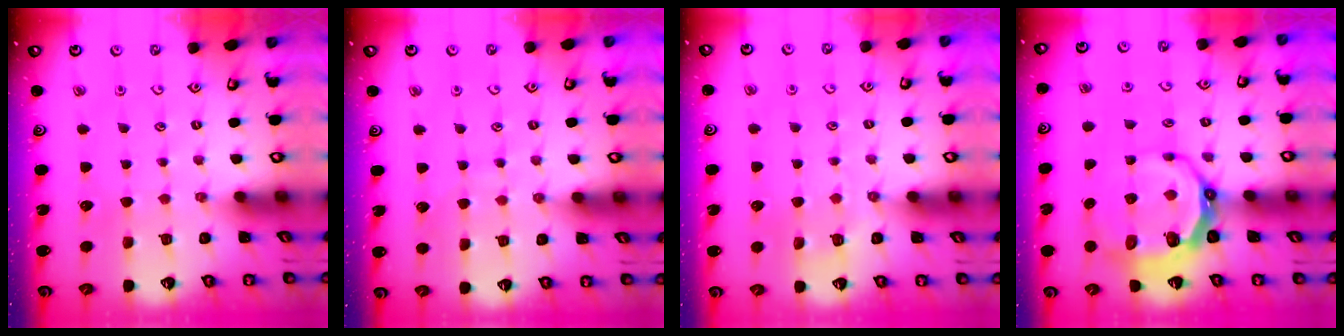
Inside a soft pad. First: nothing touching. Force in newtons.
{"total": 4.4, "press": 4.4, "slide": 0.5}
{"total": 2.8, "press": 2.5, "slide": 1.3}
{"total": 8.7, "press": 7.7, "slide": 4.1}